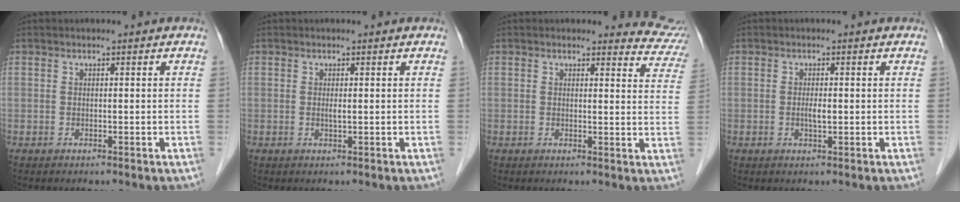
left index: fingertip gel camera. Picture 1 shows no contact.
{"total": 0.8, "force": [0.1, 0.1, 0.7], "torque": [-0.020, -0.001, 0.002]}
{"total": 6.2, "force": [6.0, 1.6, -0.3], "torque": [0.028, -0.038, 0.030]}
{"total": 1.5, "force": [-0.1, 0.3, 1.4], "torque": [-0.028, 0.000, 0.000]}